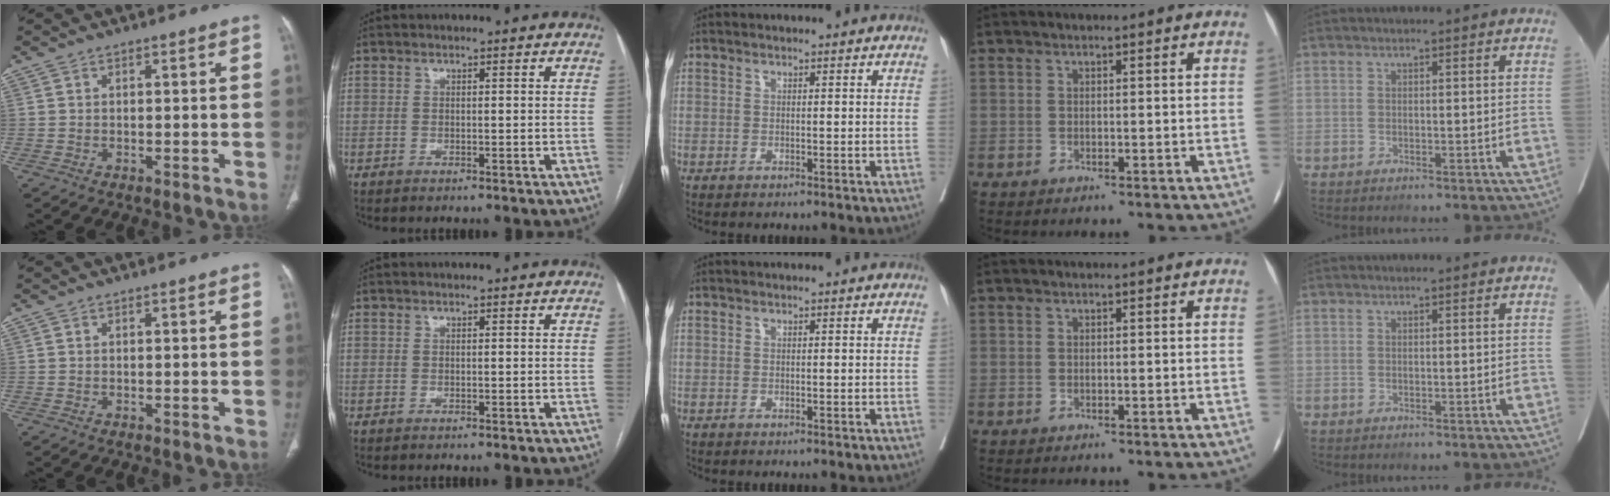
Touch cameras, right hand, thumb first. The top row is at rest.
{}